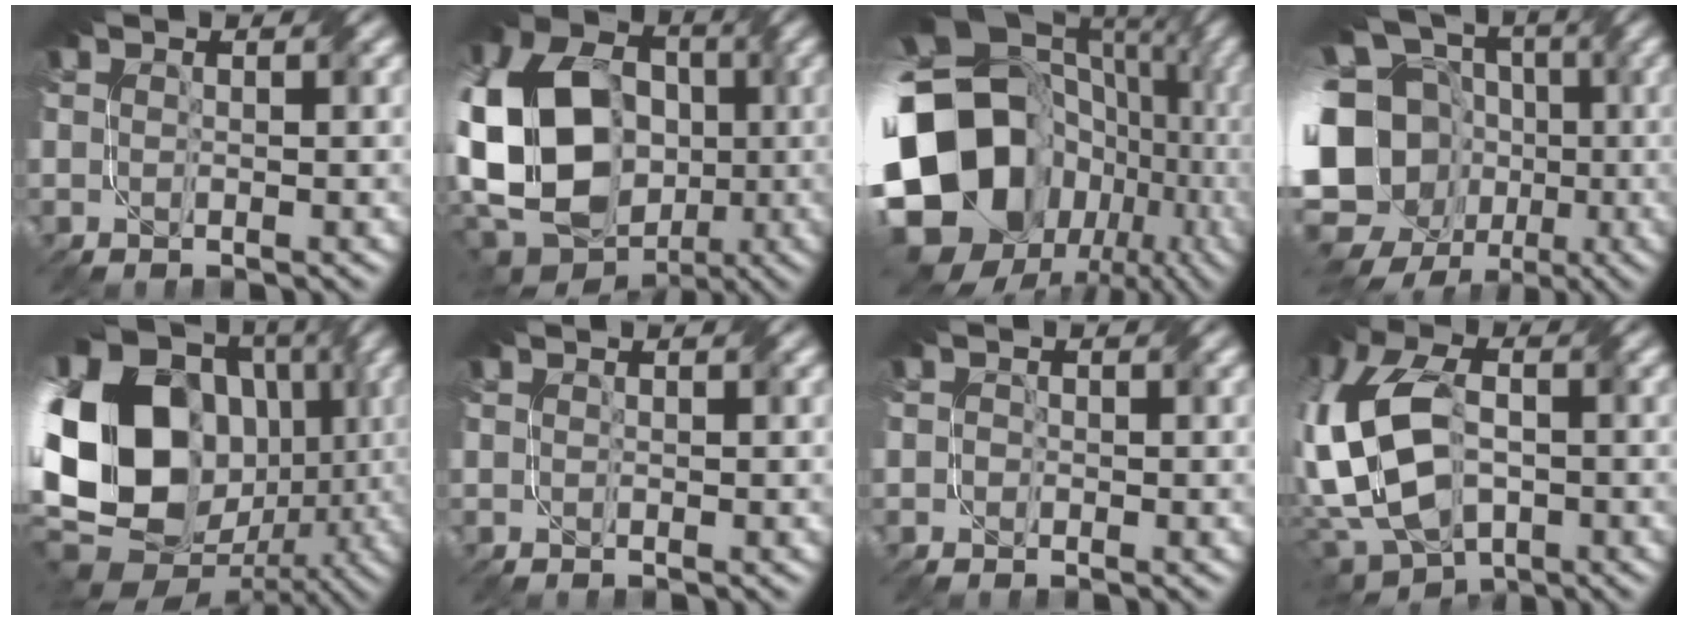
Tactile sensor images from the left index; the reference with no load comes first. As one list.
[{"total": 21.8, "force": [-2.3, 18.0, 12.1], "torque": [-0.262, 0.007, -0.077]}, {"total": 20.5, "force": [-2.3, 16.6, 11.8], "torque": [-0.260, -0.020, -0.015]}, {"total": 20.3, "force": [-3.6, 17.2, 10.3], "torque": [-0.198, -0.006, -0.088]}, {"total": 21.3, "force": [0.2, 16.7, 13.3], "torque": [-0.283, -0.005, -0.015]}, {"total": 0.0}, {"total": 0.7, "force": [-0.1, 0.6, 0.2], "torque": [-0.003, -0.005, -0.006]}, {"total": 12.4, "force": [-2.2, 8.0, 9.2], "torque": [-0.228, -0.008, -0.044]}]